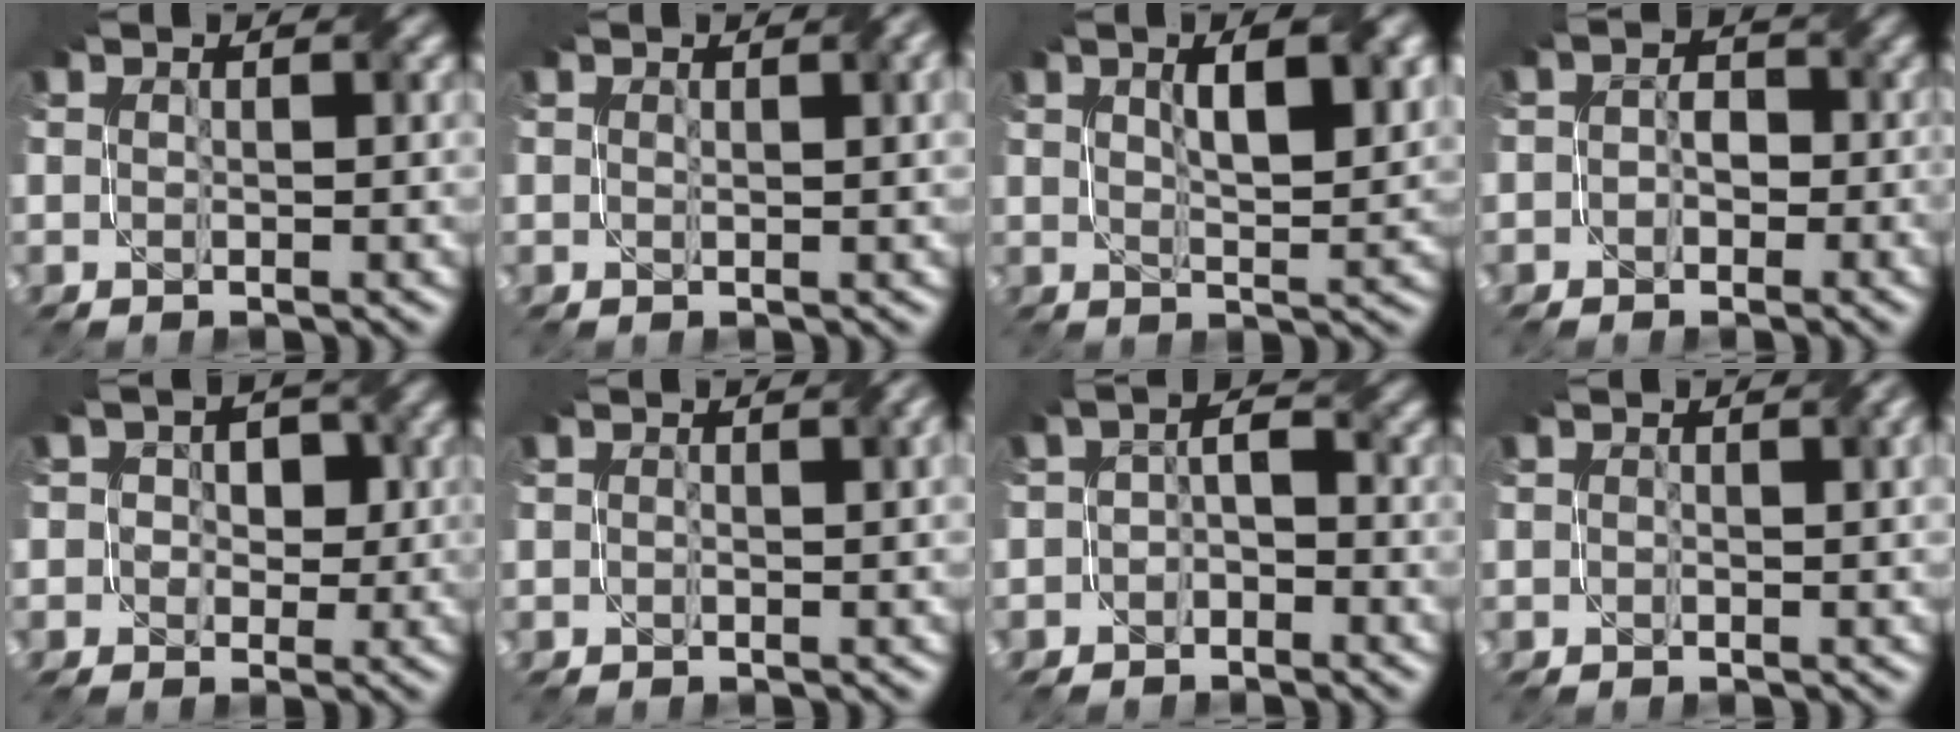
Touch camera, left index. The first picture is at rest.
{"total": 1.7, "force": [0.6, 0.3, 1.6], "torque": [-0.025, 0.003, 0.009]}
{"total": 5.4, "force": [2.0, 1.4, 4.8], "torque": [-0.071, 0.005, 0.033]}
{"total": 2.7, "force": [-1.1, 2.1, 1.4], "torque": [-0.003, 0.003, -0.025]}
{"total": 4.1, "force": [0.1, 3.6, 1.9], "torque": [-0.007, 0.012, -0.020]}
{"total": 1.9, "force": [-0.1, 0.7, 1.7], "torque": [-0.025, -0.001, -0.001]}
{"total": 2.3, "force": [-1.6, 1.3, 1.1], "torque": [-0.017, 0.003, -0.038]}
{"total": 2.1, "force": [0.0, 0.9, 1.9], "torque": [-0.026, -0.002, 0.000]}